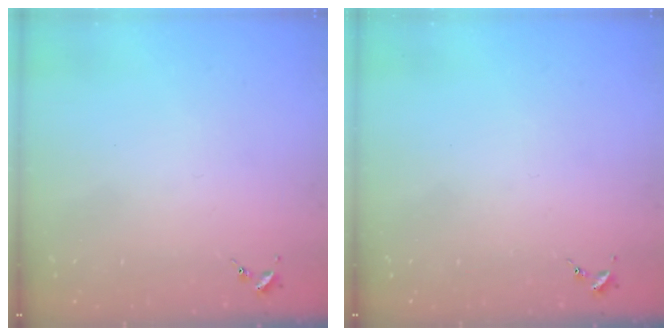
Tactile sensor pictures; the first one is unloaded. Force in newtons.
{"total": 0.0}